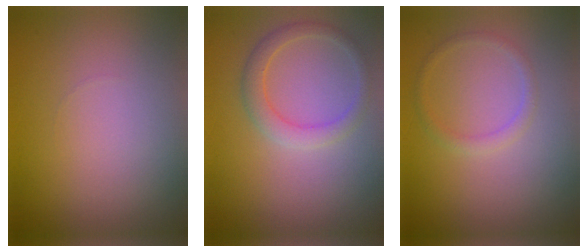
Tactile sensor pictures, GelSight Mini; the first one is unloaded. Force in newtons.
{"total": 2.3, "press": 2.3, "slide": 0.2}
{"total": 1.2, "press": 1.2, "slide": 0.0}